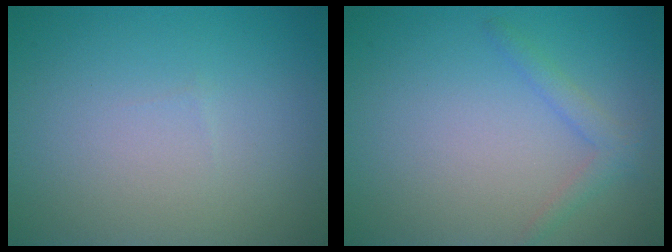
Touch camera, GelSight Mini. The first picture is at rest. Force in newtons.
{"total": 1.6, "press": 1.6, "slide": 0.1}